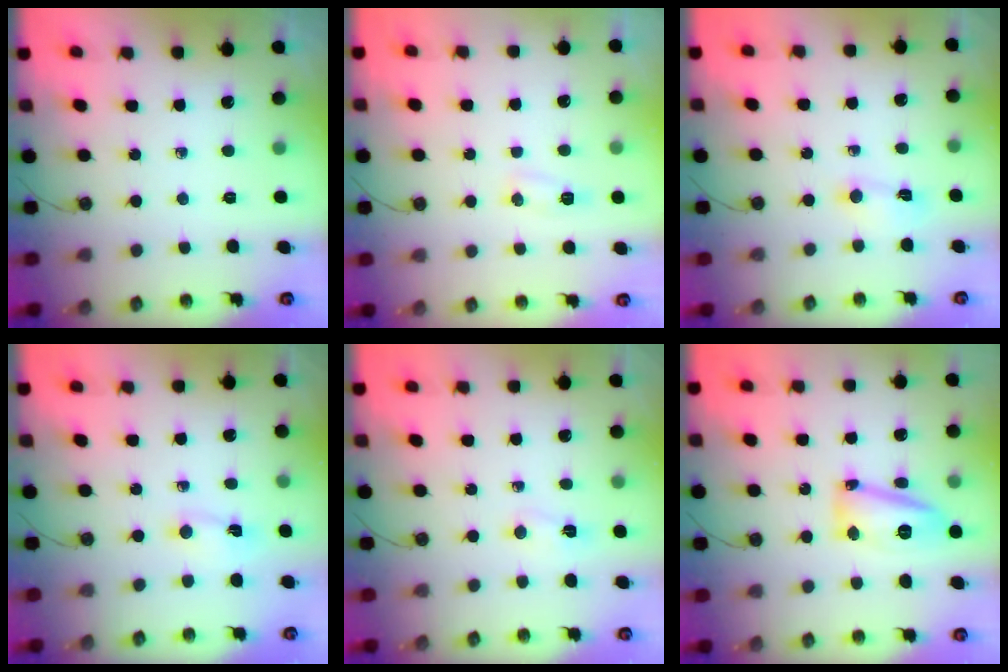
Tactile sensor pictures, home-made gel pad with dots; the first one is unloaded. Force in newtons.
{"total": 15.9, "press": 5.9, "slide": 14.7}
{"total": 5.0, "press": 5.0, "slide": 0.5}
{"total": 1.1, "press": 1.0, "slide": 0.4}
{"total": 2.5, "press": 2.4, "slide": 0.6}
{"total": 17.7, "press": 14.4, "slide": 10.2}